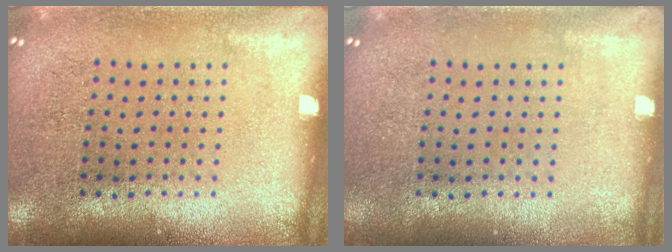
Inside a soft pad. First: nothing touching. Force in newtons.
{"total": 0.0}